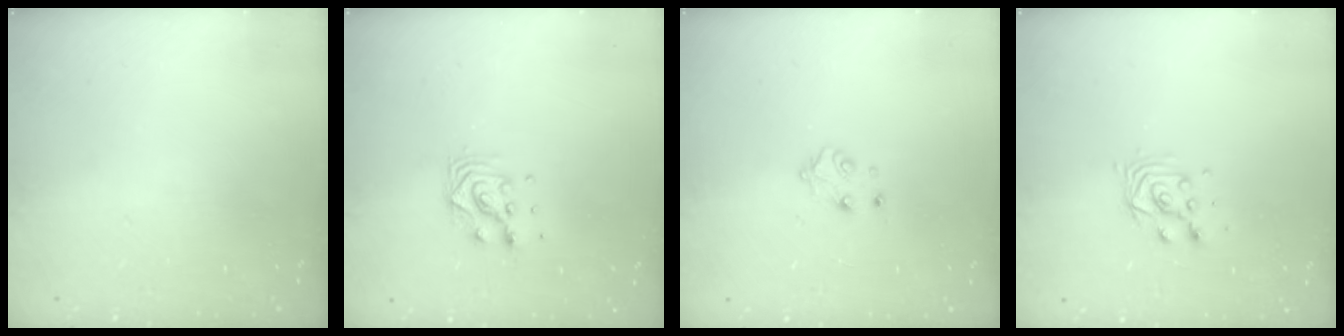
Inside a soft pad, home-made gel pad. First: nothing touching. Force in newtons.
{"total": 7.6, "press": 7.5, "slide": 0.5}
{"total": 4.4, "press": 4.4, "slide": 0.5}
{"total": 5.8, "press": 5.8, "slide": 0.5}